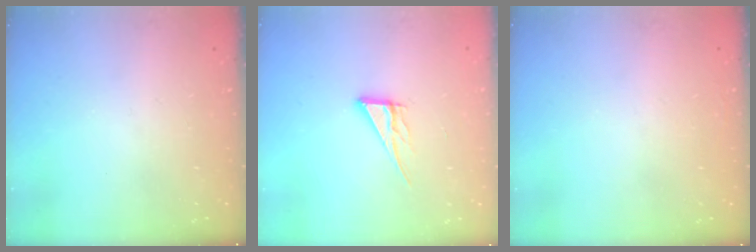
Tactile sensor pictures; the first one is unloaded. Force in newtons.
{"total": 8.2, "press": 8.1, "slide": 0.7}
{"total": 1.6, "press": 1.6, "slide": 0.0}